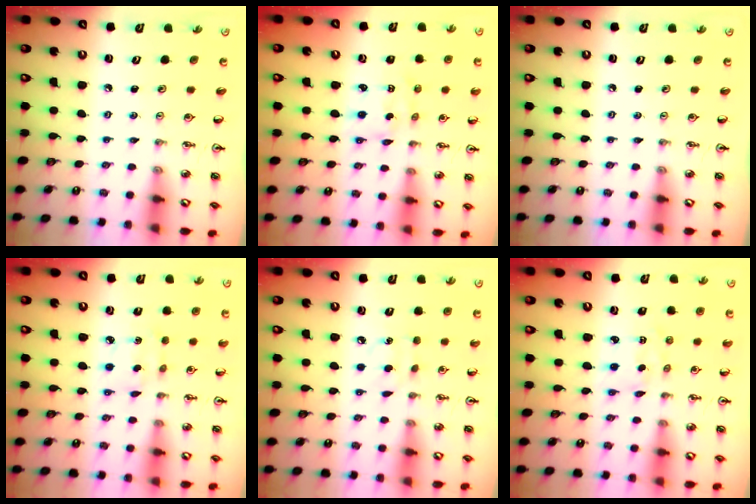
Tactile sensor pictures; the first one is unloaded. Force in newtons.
{"total": 2.3, "press": 2.3, "slide": 0.1}
{"total": 0.0}
{"total": 5.5, "press": 5.5, "slide": 0.5}
{"total": 7.1, "press": 7.0, "slide": 0.7}
{"total": 2.0, "press": 1.9, "slide": 0.5}